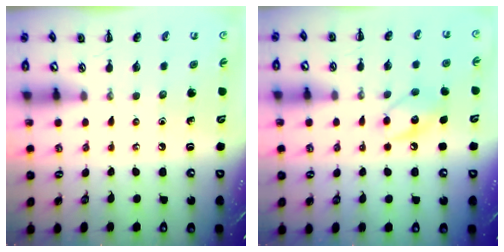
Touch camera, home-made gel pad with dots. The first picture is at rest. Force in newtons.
{"total": 9.3, "press": 9.2, "slide": 0.8}